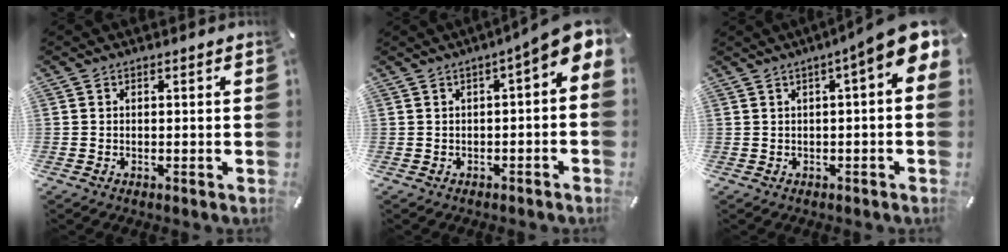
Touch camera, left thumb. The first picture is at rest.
{"total": 6.1, "force": [1.5, 1.7, 5.7], "torque": [-0.090, -0.016, 0.025]}
{"total": 7.9, "force": [3.1, 1.3, 7.2], "torque": [-0.112, -0.030, 0.051]}